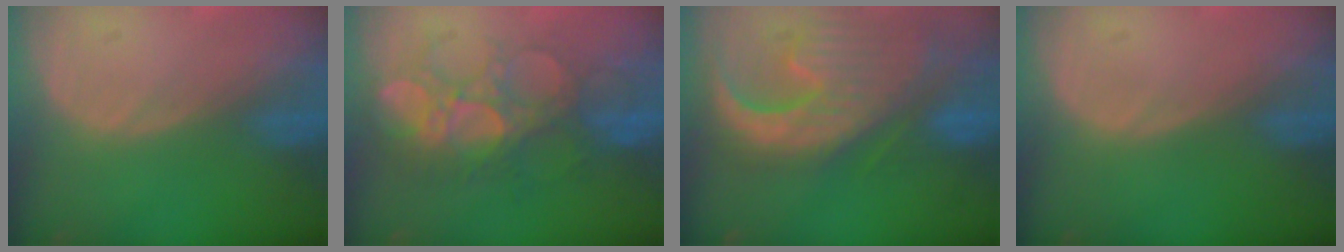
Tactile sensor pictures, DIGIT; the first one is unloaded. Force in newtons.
{"total": 9.0, "press": 8.8, "slide": 1.7}
{"total": 13.4, "press": 11.4, "slide": 7.0}
{"total": 0.0}